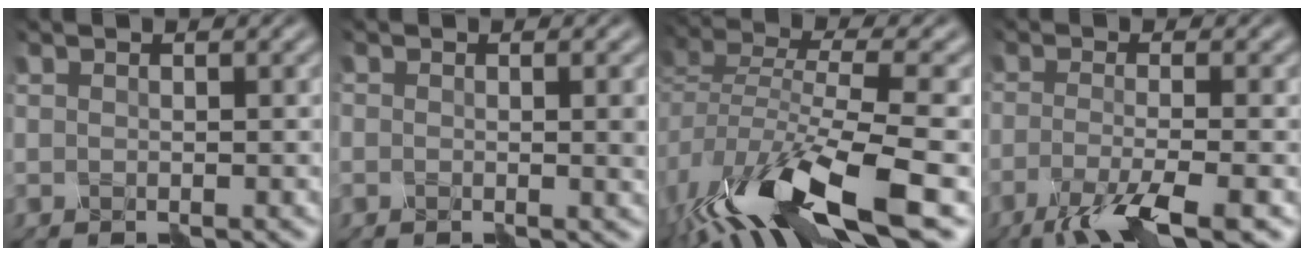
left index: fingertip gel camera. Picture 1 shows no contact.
{"total": 1.5, "force": [-0.3, 0.4, 1.3], "torque": [-0.016, -0.001, -0.001]}
{"total": 11.1, "force": [-5.9, 4.1, 8.5], "torque": [-0.172, -0.005, -0.105]}
{"total": 5.8, "force": [-3.4, 1.2, 4.6], "torque": [-0.075, -0.003, -0.068]}